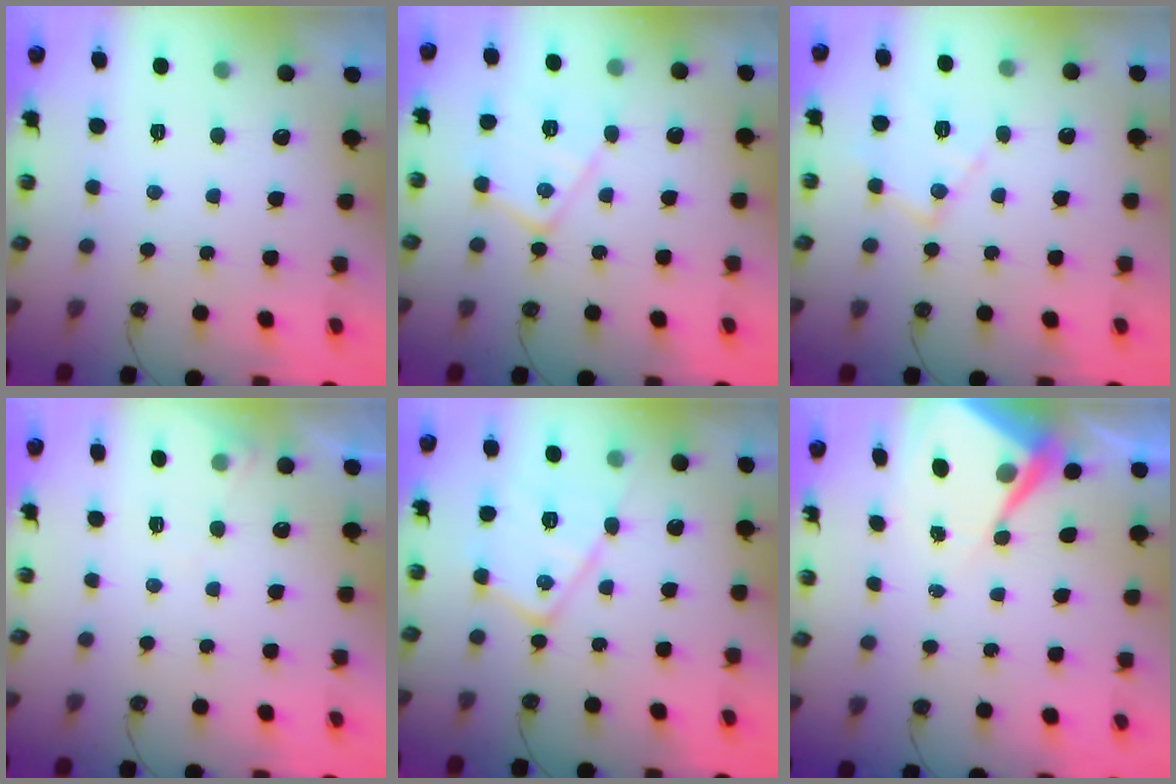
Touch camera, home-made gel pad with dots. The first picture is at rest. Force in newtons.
{"total": 12.5, "press": 12.5, "slide": 0.3}
{"total": 11.1, "press": 11.1, "slide": 0.6}
{"total": 4.7, "press": 4.6, "slide": 0.7}
{"total": 14.8, "press": 14.8, "slide": 0.7}
{"total": 7.0, "press": 7.0, "slide": 0.5}